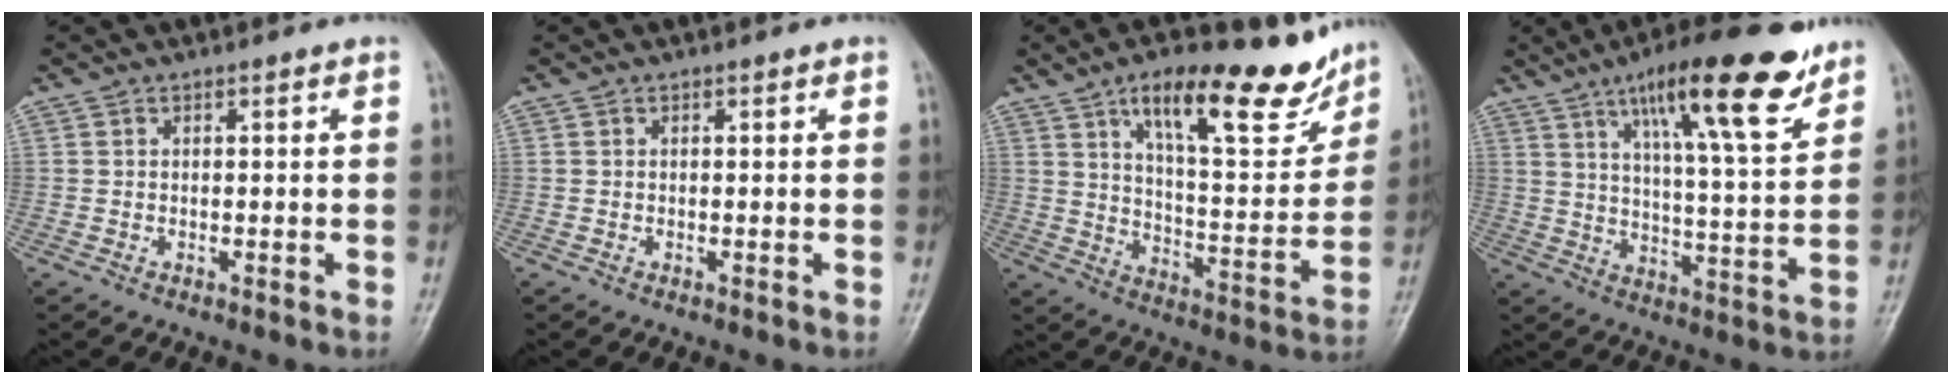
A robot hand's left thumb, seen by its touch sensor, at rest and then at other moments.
{"total": 0.0}
{"total": 20.2, "force": [13.1, 6.8, 13.8], "torque": [-0.157, -0.065, 0.206]}
{"total": 18.8, "force": [11.5, 4.3, 14.3], "torque": [-0.196, -0.049, 0.180]}